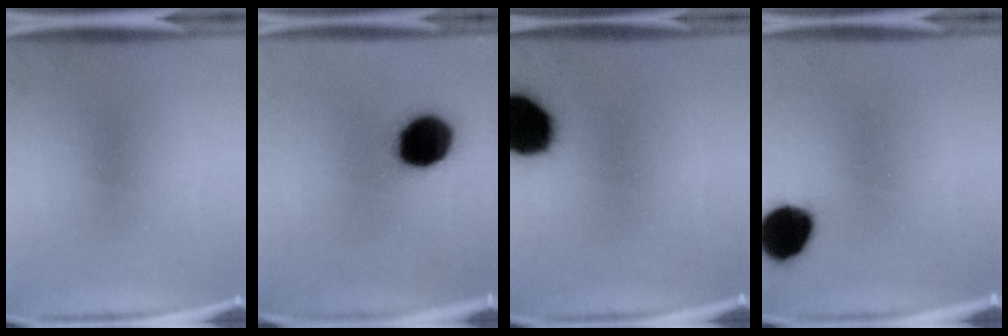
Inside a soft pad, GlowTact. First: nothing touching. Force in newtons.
{"total": 16.9}
{"total": 19.3}
{"total": 11.9}